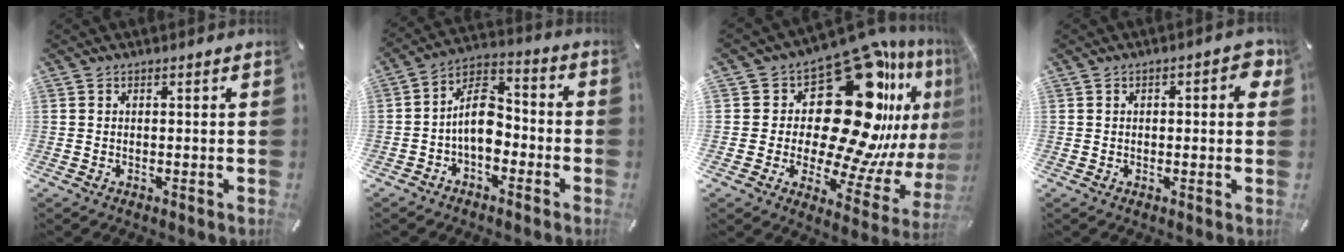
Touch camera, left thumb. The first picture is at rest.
{"total": 10.8, "force": [-2.8, 6.9, 7.9], "torque": [-0.156, 0.019, -0.047]}
{"total": 28.5, "force": [12.3, 15.6, 20.5], "torque": [-0.287, -0.134, 0.226]}
{"total": 4.7, "force": [0.6, 2.2, 4.1], "torque": [-0.044, 0.001, 0.002]}